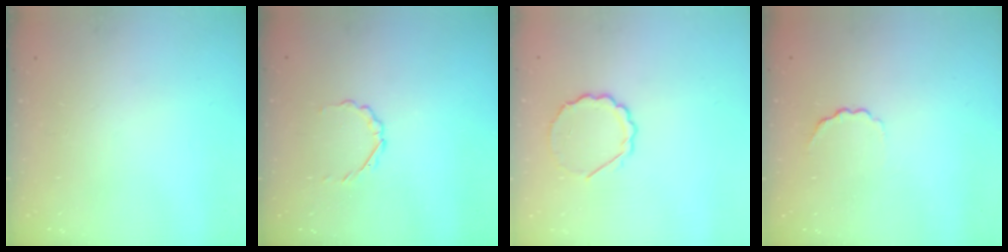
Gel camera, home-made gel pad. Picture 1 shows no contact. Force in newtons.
{"total": 2.3, "press": 2.1, "slide": 0.8}
{"total": 7.1, "press": 6.9, "slide": 1.6}
{"total": 2.1, "press": 2.0, "slide": 0.8}